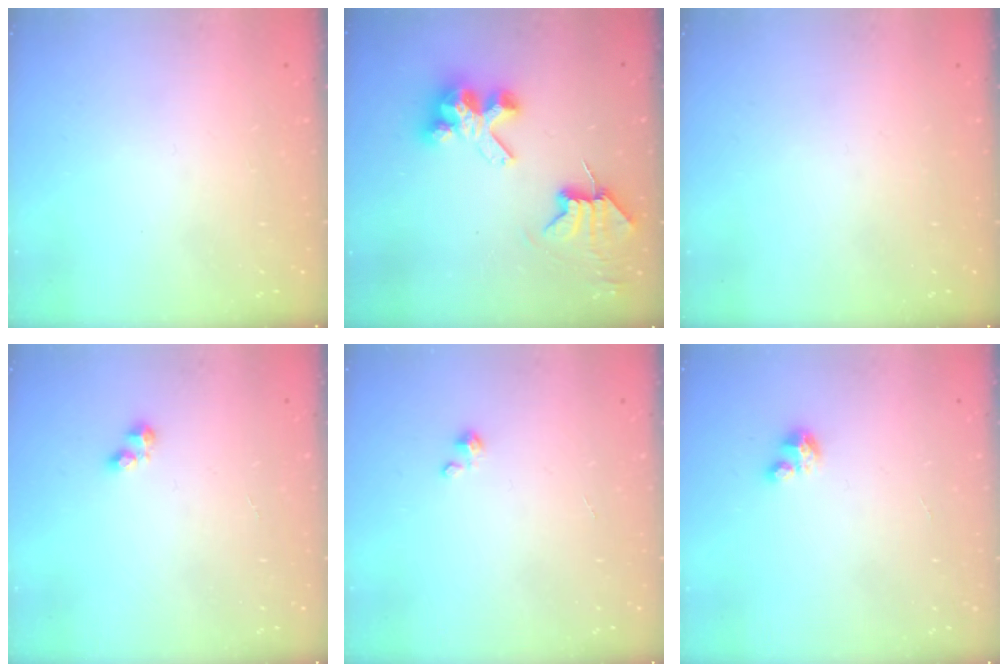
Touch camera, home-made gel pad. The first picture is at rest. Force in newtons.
{"total": 8.4, "press": 8.3, "slide": 0.9}
{"total": 0.0}
{"total": 2.7, "press": 2.7, "slide": 0.4}
{"total": 1.7, "press": 1.7, "slide": 0.1}
{"total": 2.4, "press": 2.4, "slide": 0.1}